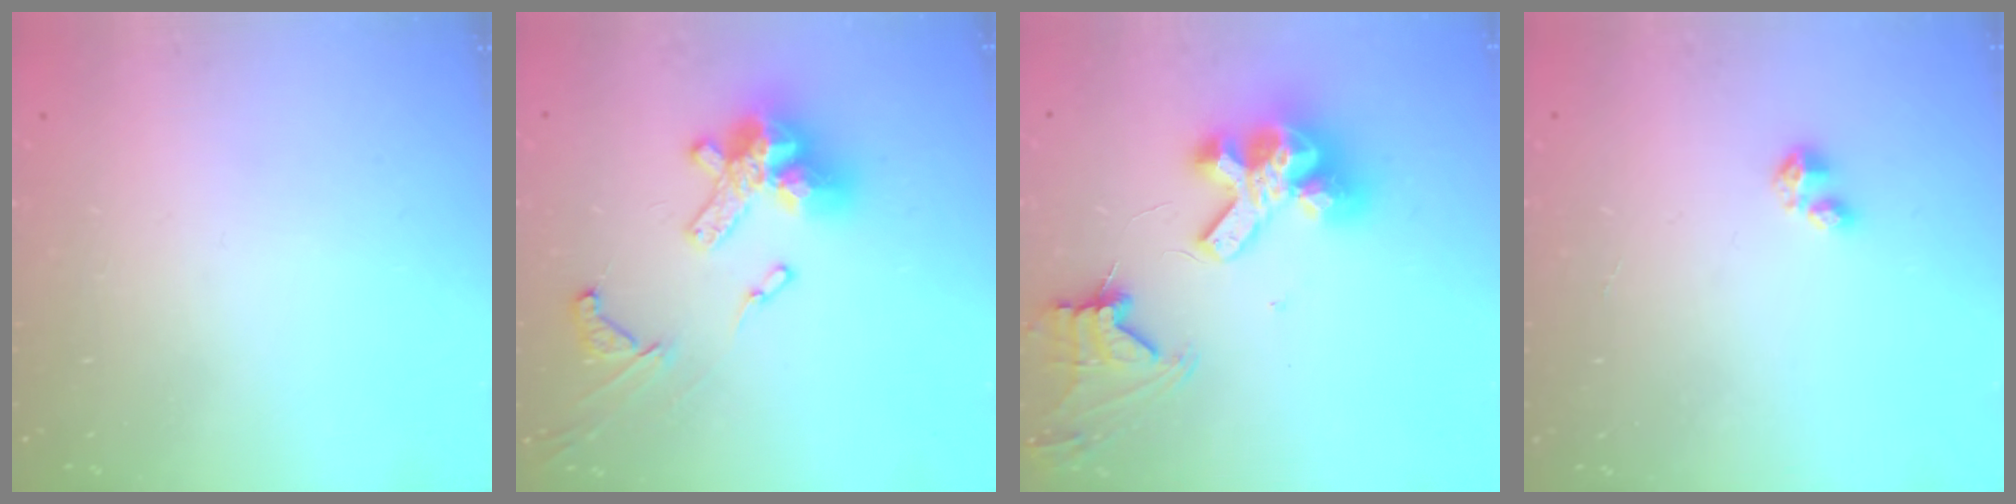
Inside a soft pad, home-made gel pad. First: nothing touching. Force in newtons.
{"total": 17.9, "press": 17.7, "slide": 2.1}
{"total": 15.0, "press": 14.9, "slide": 1.8}
{"total": 2.7, "press": 2.7, "slide": 0.4}